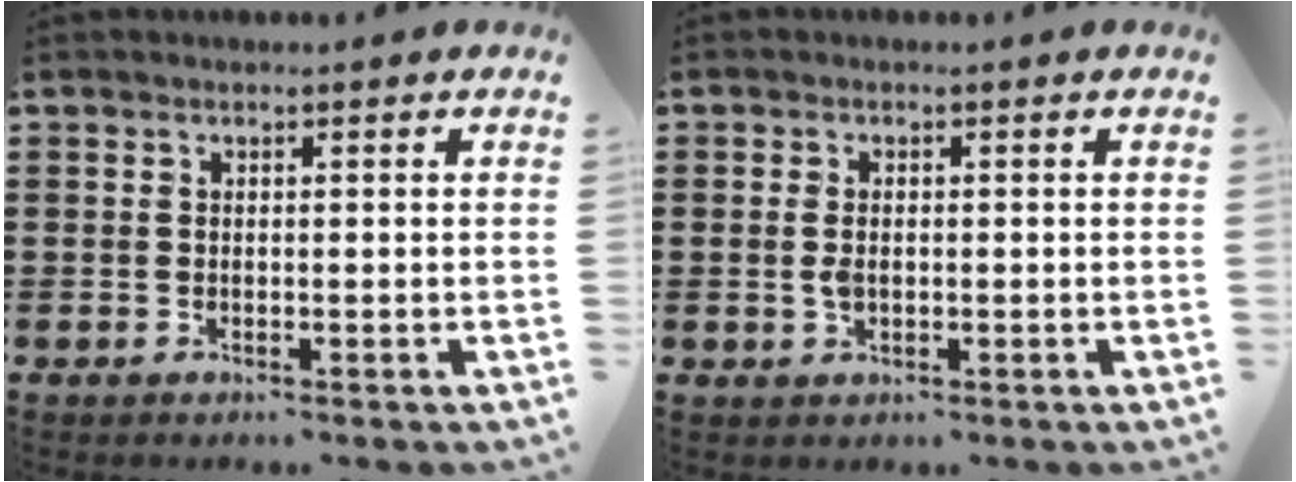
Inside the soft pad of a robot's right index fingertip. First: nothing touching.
{"total": 2.2, "force": [-0.1, 1.3, 1.8], "torque": [-0.043, 0.001, -0.005]}